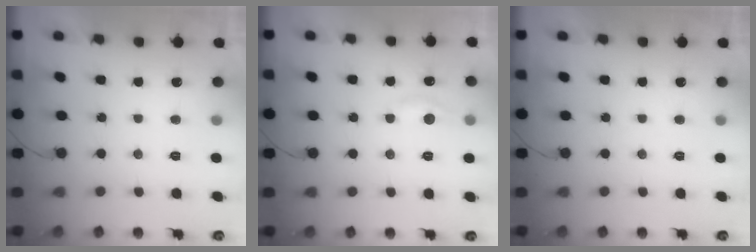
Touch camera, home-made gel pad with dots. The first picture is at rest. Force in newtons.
{"total": 5.3, "press": 5.3, "slide": 0.6}
{"total": 0.0}